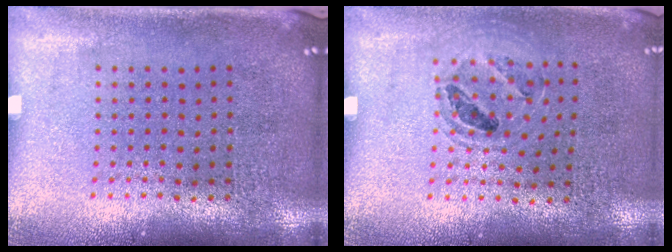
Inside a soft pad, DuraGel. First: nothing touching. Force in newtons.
{"total": 1.0, "press": 0.9, "slide": 0.2}